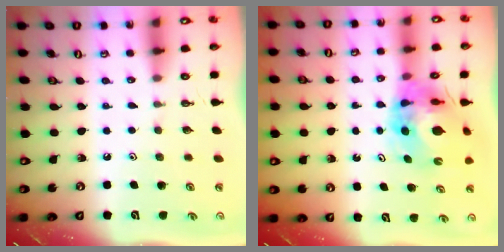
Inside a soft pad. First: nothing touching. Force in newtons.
{"total": 12.1, "press": 12.0, "slide": 1.5}